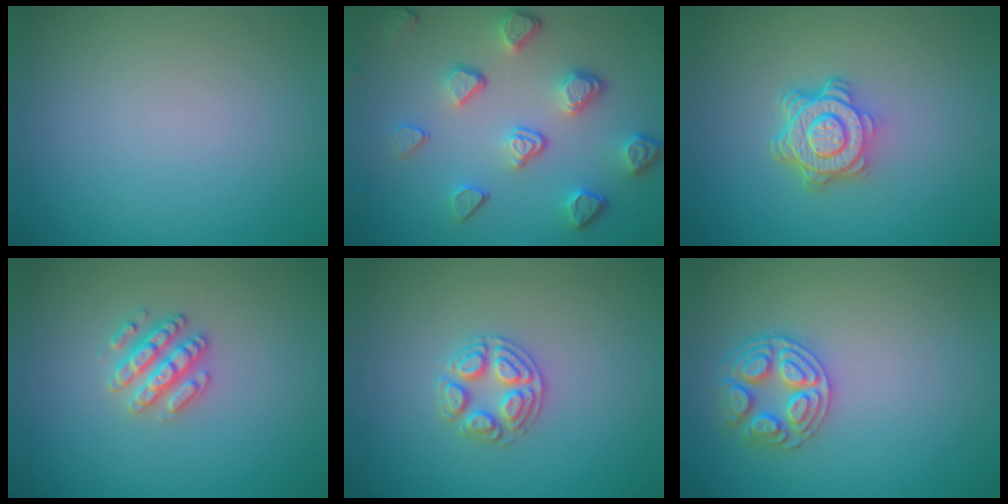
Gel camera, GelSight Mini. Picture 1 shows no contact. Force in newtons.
{"total": 5.3, "press": 3.8, "slide": 3.7}
{"total": 4.7, "press": 3.7, "slide": 2.8}
{"total": 2.6, "press": 2.6, "slide": 0.3}
{"total": 2.6, "press": 2.5, "slide": 0.5}
{"total": 3.5, "press": 3.3, "slide": 1.1}